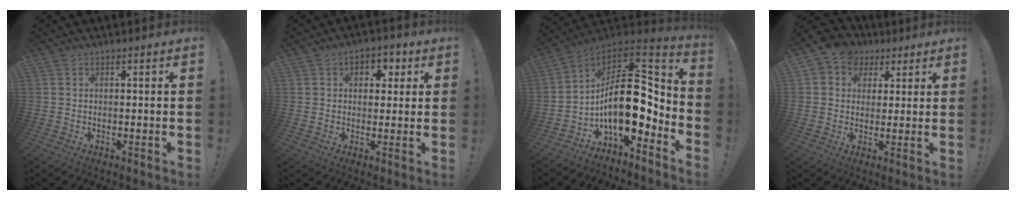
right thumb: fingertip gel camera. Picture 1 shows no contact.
{"total": 4.8, "force": [1.2, 3.9, 2.5], "torque": [-0.022, 0.000, 0.018]}
{"total": 21.5, "force": [-1.0, 11.7, 18.0], "torque": [-0.303, 0.002, -0.009]}
{"total": 6.9, "force": [2.4, 6.2, 1.8], "torque": [-0.017, -0.009, 0.048]}